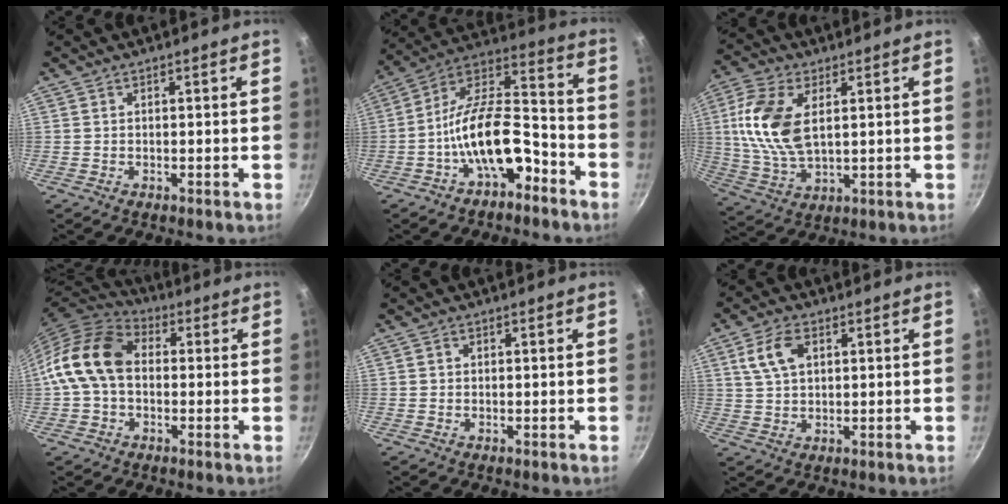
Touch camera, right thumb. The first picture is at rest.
{"total": 16.1, "force": [-7.0, 7.7, 12.2], "torque": [-0.177, 0.077, -0.126]}
{"total": 13.8, "force": [3.0, 7.5, 11.2], "torque": [-0.223, -0.005, 0.060]}
{"total": 13.4, "force": [0.2, 9.7, 9.3], "torque": [-0.146, 0.030, -0.017]}
{"total": 0.7, "force": [0.1, 0.7, 0.2], "torque": [-0.001, 0.002, 0.000]}
{"total": 7.1, "force": [2.5, 4.3, 5.0], "torque": [-0.089, 0.003, 0.045]}